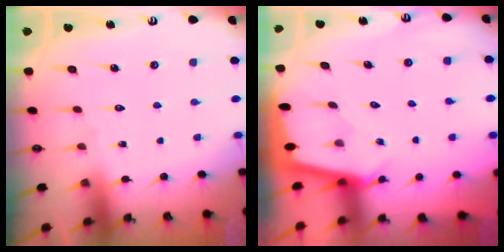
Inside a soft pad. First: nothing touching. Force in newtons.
{"total": 2.3, "press": 2.3, "slide": 0.2}